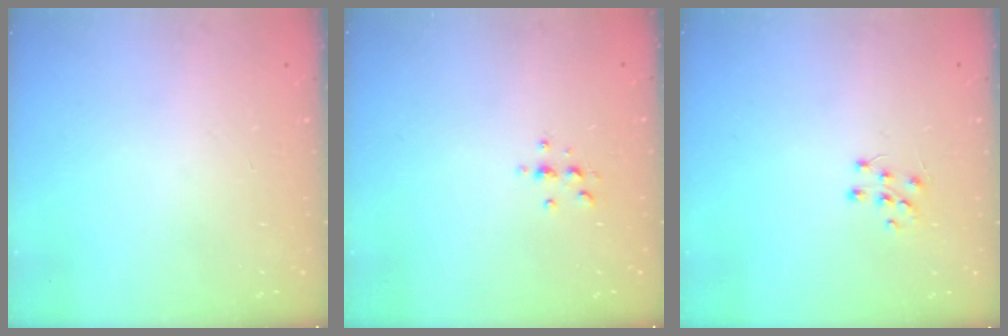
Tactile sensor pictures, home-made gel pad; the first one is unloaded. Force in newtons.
{"total": 3.1, "press": 3.1, "slide": 0.5}
{"total": 5.5, "press": 5.5, "slide": 0.6}